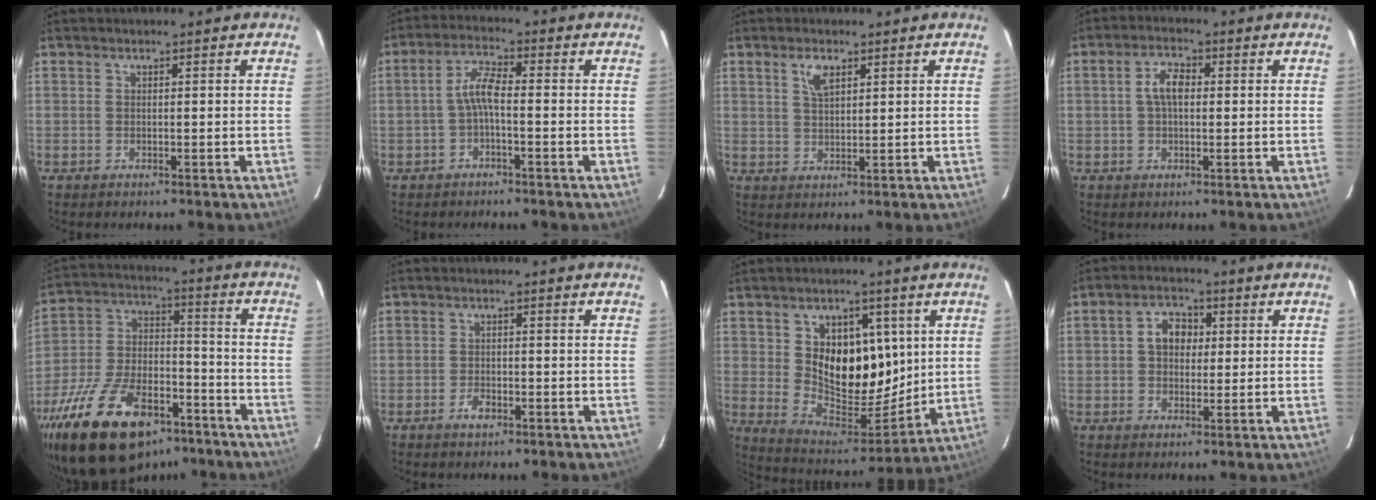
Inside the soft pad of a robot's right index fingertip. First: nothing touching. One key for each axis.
{"total": 4.0, "fx": -1.3, "fy": 0.9, "fz": 3.7, "tx": -0.083, "ty": 0.013, "tz": -0.027}
{"total": 3.8, "fx": 2.0, "fy": 1.7, "fz": 2.7, "tx": -0.049, "ty": 0.005, "tz": 0.039}
{"total": 4.3, "fx": 0.4, "fy": 2.1, "fz": 3.7, "tx": -0.073, "ty": 0.011, "tz": 0.009}
{"total": 25.8, "fx": -16.6, "fy": 12.6, "fz": 15.1, "tx": -0.303, "ty": -0.005, "tz": -0.263}
{"total": 2.6, "fx": -1.6, "fy": 1.4, "fz": 1.4, "tx": -0.028, "ty": 0.002, "tz": -0.029}
{"total": 15.5, "fx": 3.8, "fy": 10.8, "fz": 10.3, "tx": -0.182, "ty": -0.011, "tz": 0.084}
{"total": 5.3, "fx": 0.9, "fy": 4.1, "fz": 3.3, "tx": -0.057, "ty": 0.019, "tz": 0.015}